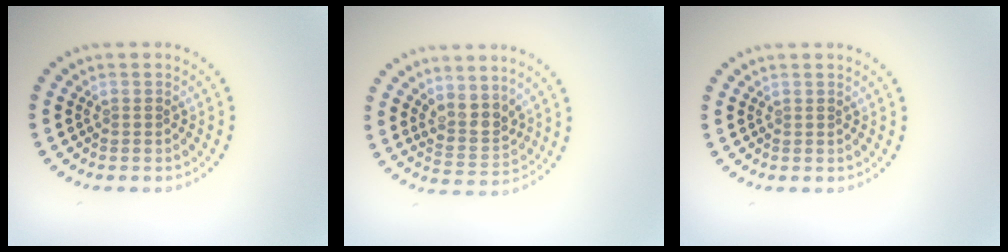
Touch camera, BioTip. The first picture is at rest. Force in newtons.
{"total": 2.7, "press": 2.1, "slide": 1.6}
{"total": 0.0}